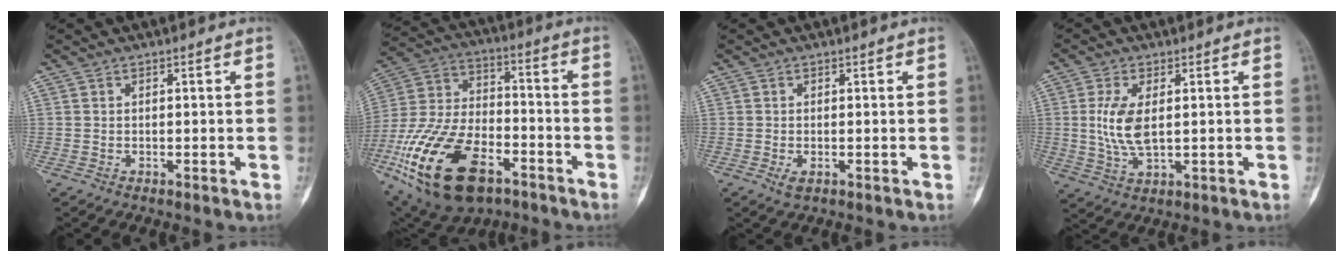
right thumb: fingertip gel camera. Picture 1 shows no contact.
{"total": 24.7, "force": [-11.3, 13.4, 17.3], "torque": [-0.362, 0.036, -0.196]}
{"total": 1.6, "force": [-0.4, 1.0, 1.2], "torque": [-0.021, -0.005, -0.007]}
{"total": 7.7, "force": [0.8, 3.8, 6.6], "torque": [-0.136, -0.008, 0.020]}